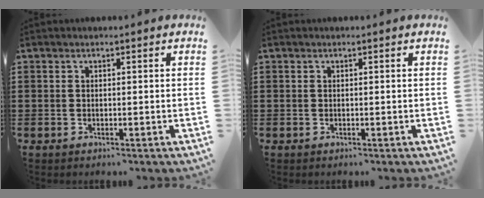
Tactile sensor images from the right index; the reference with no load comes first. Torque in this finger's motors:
{"motor_torque": [0.70, 1.44, 0.00, 0.00]}